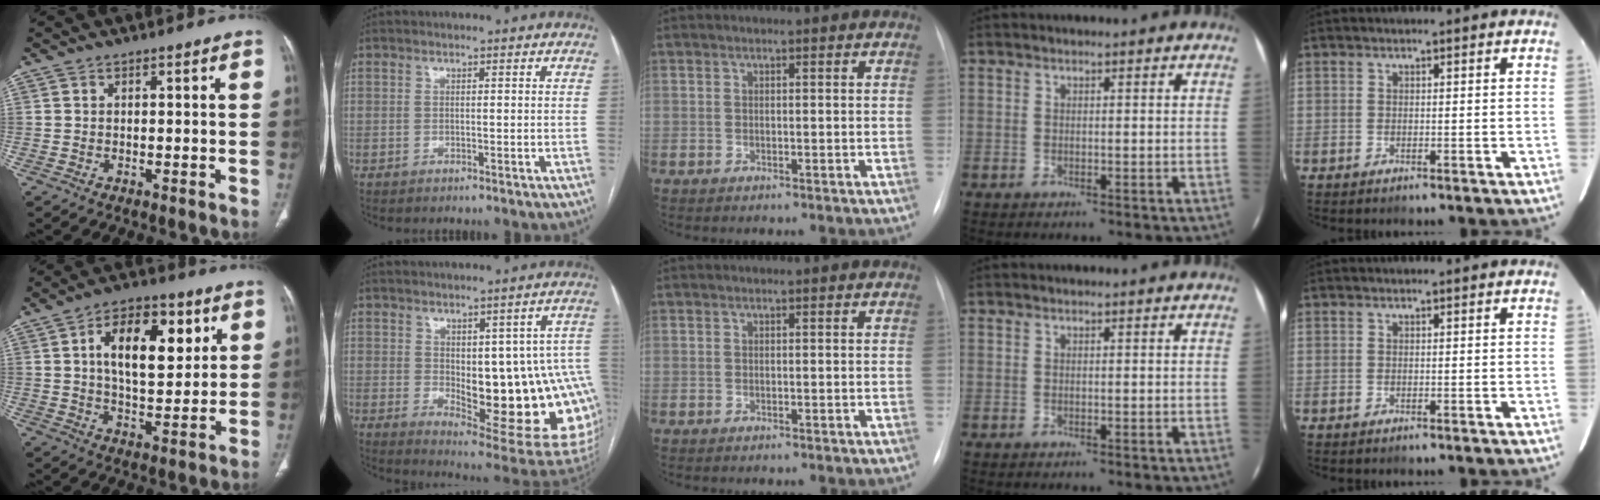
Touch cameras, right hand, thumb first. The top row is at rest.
{"thumb": {"total": 14.5, "force": [4.5, 7.6, 11.5], "torque": [-0.149, -0.010, 0.072]}, "index": {"total": 19.7, "force": [-1.5, 6.4, 18.5], "torque": [-0.168, 0.009, 0.009]}}